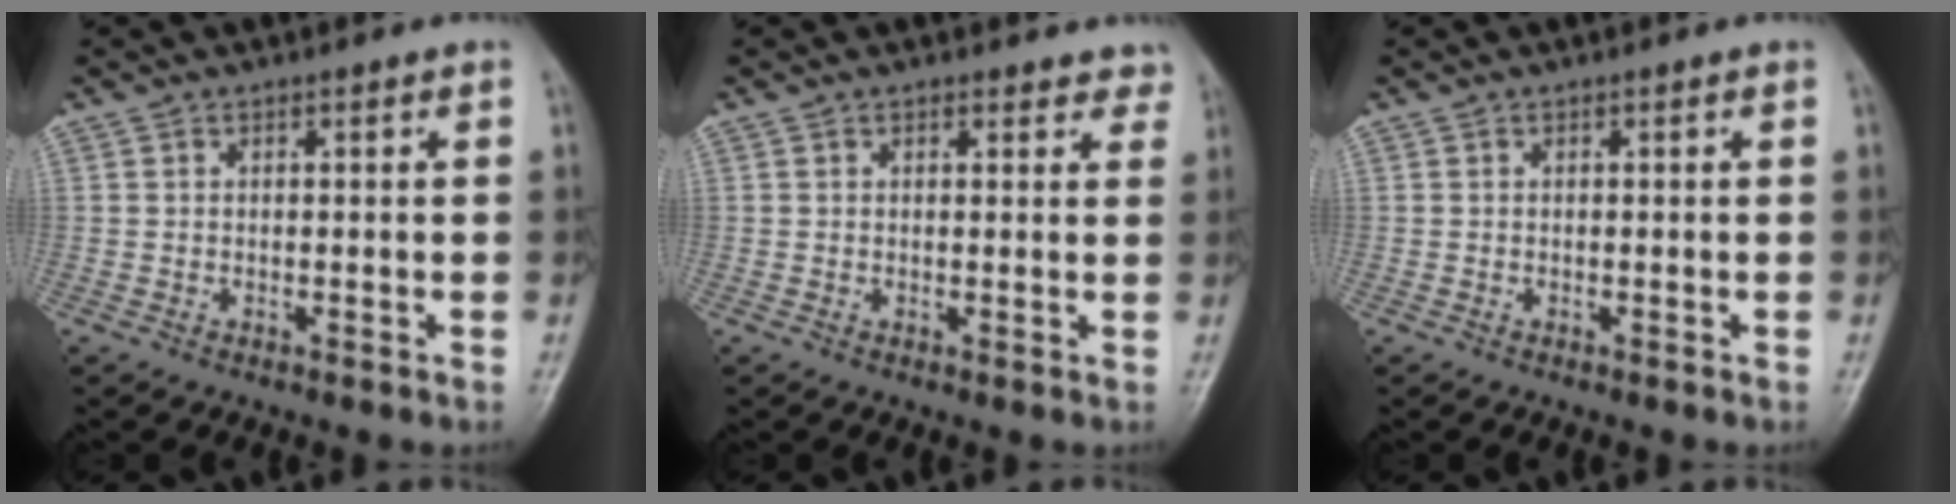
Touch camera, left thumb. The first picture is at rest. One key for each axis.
{"total": 3.2, "fx": 2.7, "fy": 1.5, "fz": 0.7, "tx": 0.023, "ty": -0.009, "tz": 0.018}
{"total": 0.0}